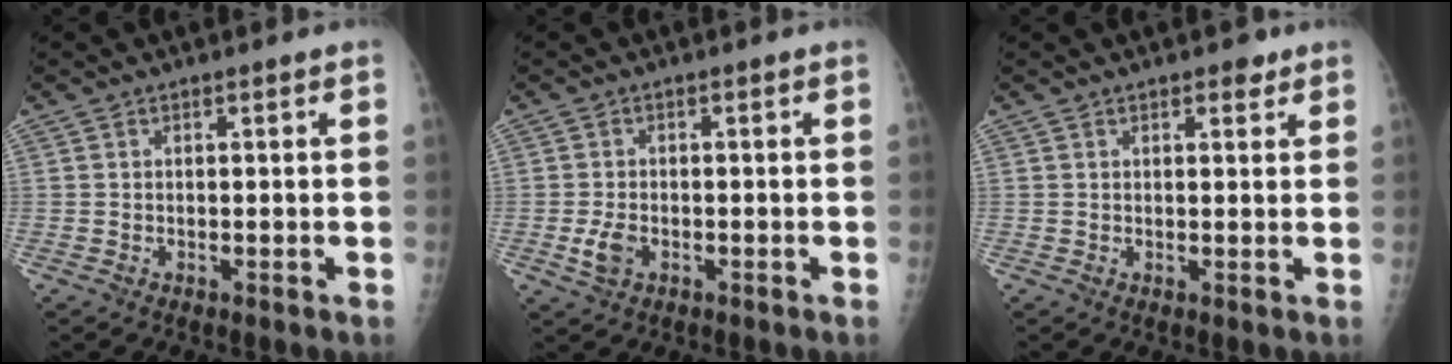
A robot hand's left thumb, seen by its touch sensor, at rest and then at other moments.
{"total": 3.2, "force": [-1.0, 2.1, 2.3], "torque": [-0.046, -0.001, -0.017]}
{"total": 2.4, "force": [1.6, 1.2, 1.3], "torque": [-0.005, -0.006, 0.019]}